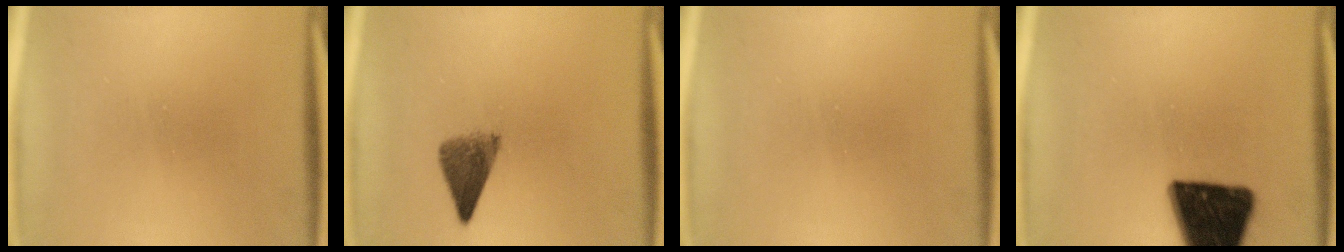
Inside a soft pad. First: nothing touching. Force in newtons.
{"total": 4.8}
{"total": 0.0}
{"total": 18.5}